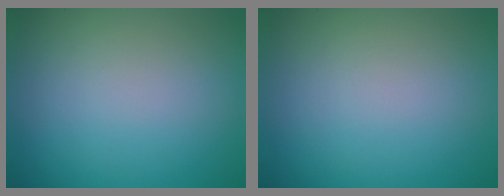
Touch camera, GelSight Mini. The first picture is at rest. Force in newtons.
{"total": 0.0}